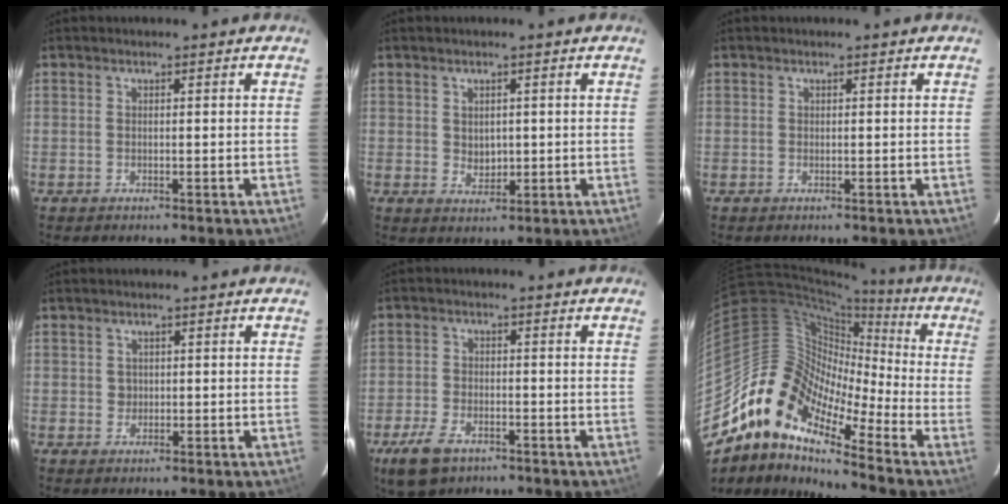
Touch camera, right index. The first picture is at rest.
{"total": 2.8, "force": [0.4, 2.3, 1.7], "torque": [-0.025, 0.001, 0.011]}
{"total": 0.0}
{"total": 1.4, "force": [0.2, 1.4, 0.2], "torque": [0.004, 0.004, 0.003]}
{"total": 8.2, "force": [-5.2, 4.3, 4.6], "torque": [-0.122, -0.010, -0.095]}
{"total": 13.8, "force": [-9.7, 5.0, 8.3], "torque": [-0.117, 0.008, -0.207]}